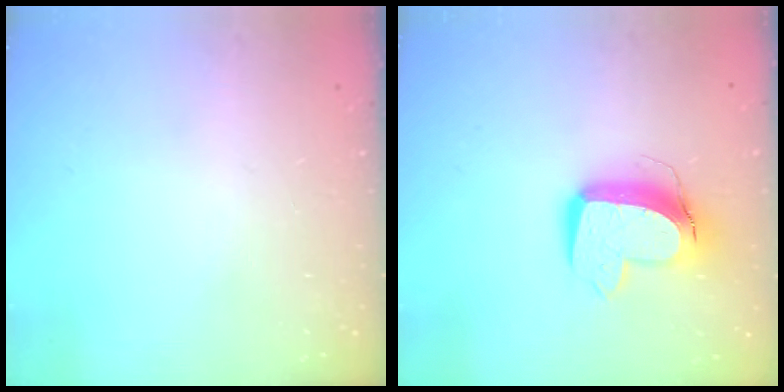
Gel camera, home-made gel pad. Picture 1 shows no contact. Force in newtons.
{"total": 12.5, "press": 12.4, "slide": 1.5}